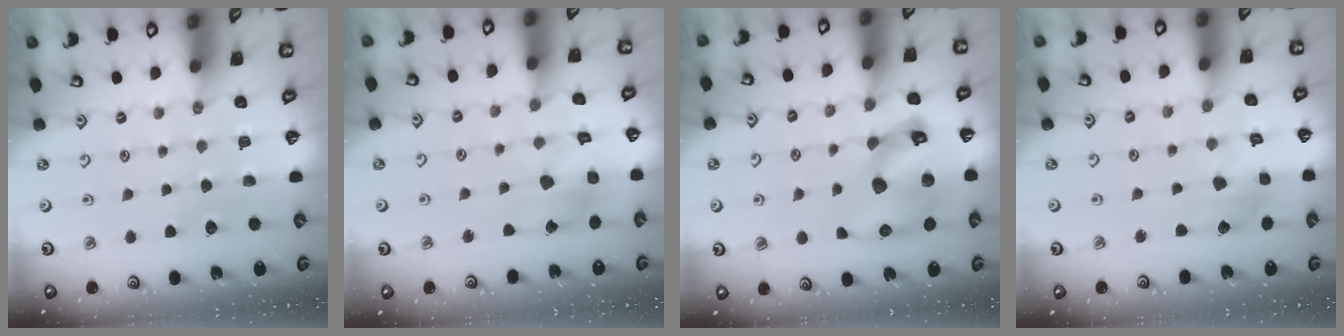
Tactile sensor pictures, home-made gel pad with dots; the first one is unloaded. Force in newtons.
{"total": 8.7, "press": 8.6, "slide": 0.9}
{"total": 13.2, "press": 13.1, "slide": 1.8}
{"total": 3.6, "press": 3.6, "slide": 0.4}